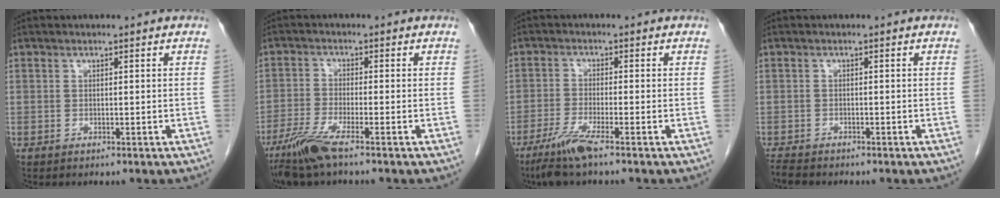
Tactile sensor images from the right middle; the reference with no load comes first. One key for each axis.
{"total": 5.9, "fx": -4.1, "fy": 0.1, "fz": 4.2, "tx": -0.094, "ty": -0.018, "tz": -0.085}
{"total": 5.2, "fx": -3.6, "fy": -0.2, "fz": 3.8, "tx": -0.083, "ty": -0.016, "tz": -0.074}
{"total": 2.7, "fx": -2.5, "fy": 0.6, "fz": 0.8, "tx": -0.018, "ty": -0.010, "tz": -0.041}